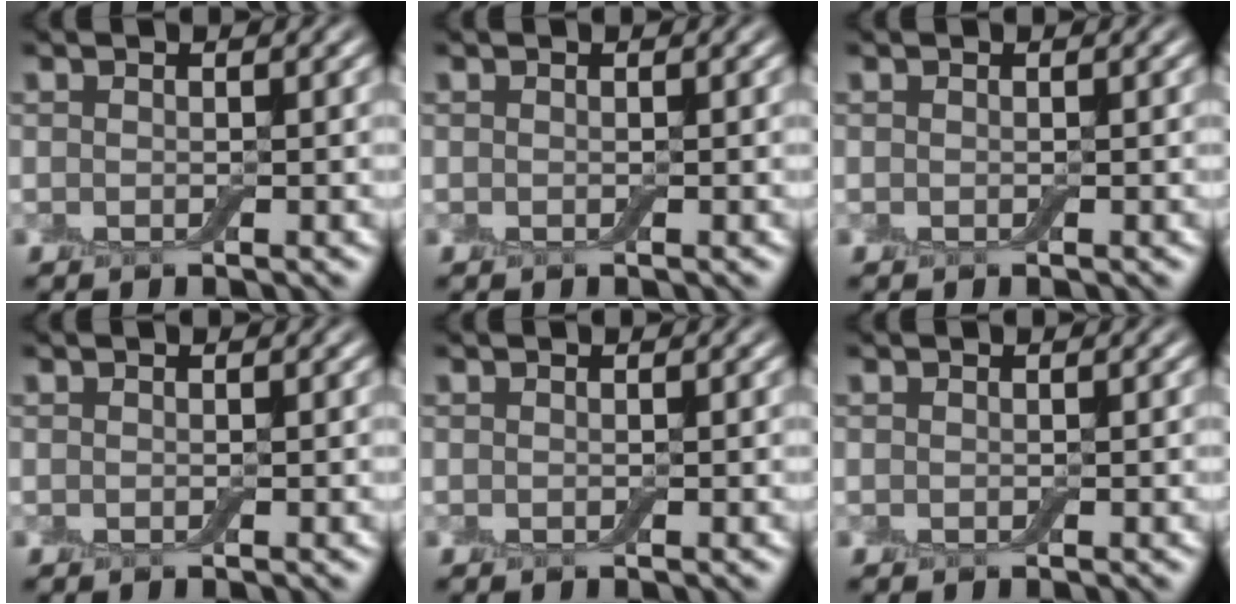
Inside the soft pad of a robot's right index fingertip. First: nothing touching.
{"total": 0.0}
{"total": 0.0}
{"total": 0.0}
{"total": 0.0}
{"total": 0.0}